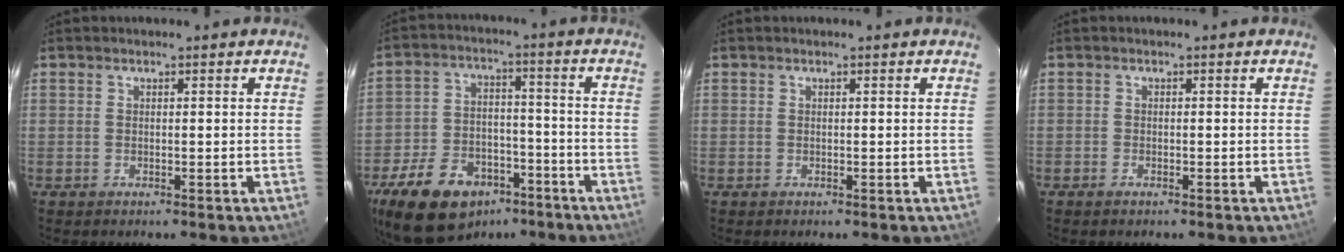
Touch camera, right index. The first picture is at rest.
{"total": 19.0, "force": [-12.2, 11.3, 9.2], "torque": [-0.214, 0.011, -0.186]}
{"total": 0.0}
{"total": 1.0, "force": [-0.8, 0.5, 0.2], "torque": [-0.006, -0.001, -0.015]}